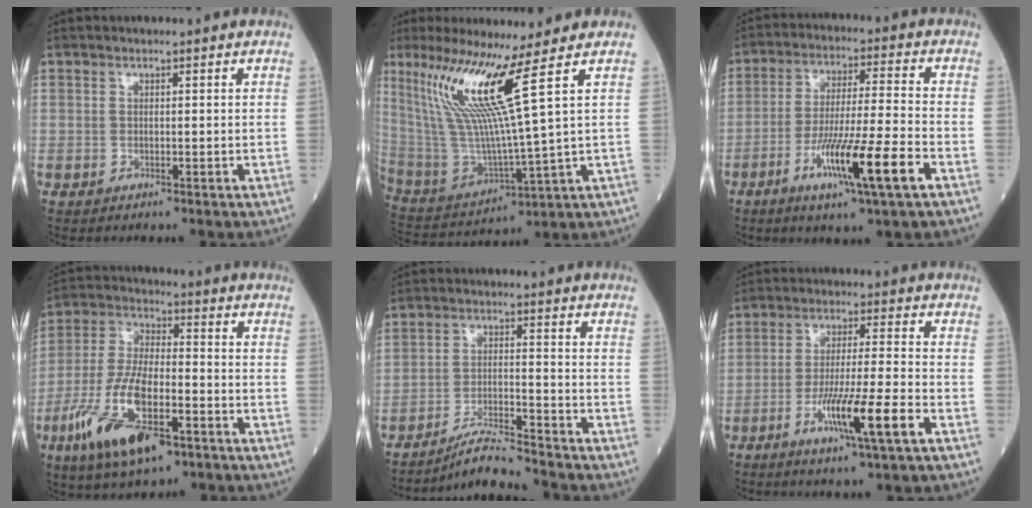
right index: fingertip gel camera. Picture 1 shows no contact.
{"total": 14.5, "force": [7.5, -2.5, 12.2], "torque": [-0.247, -0.018, 0.146]}
{"total": 12.9, "force": [-5.7, -0.3, 11.6], "torque": [-0.212, -0.018, -0.101]}
{"total": 15.5, "force": [-7.4, 5.0, 12.6], "torque": [-0.262, -0.012, -0.130]}
{"total": 7.1, "force": [-6.6, -1.0, 2.2], "torque": [-0.042, -0.017, -0.119]}
{"total": 10.6, "force": [-4.6, -0.5, 9.5], "torque": [-0.174, -0.014, -0.083]}